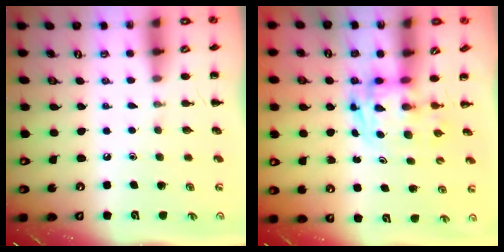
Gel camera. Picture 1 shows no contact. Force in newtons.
{"total": 2.8, "press": 2.7, "slide": 0.5}